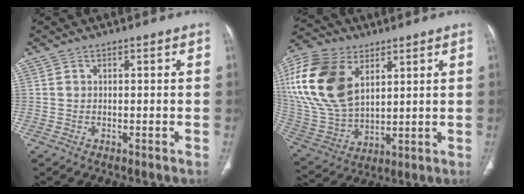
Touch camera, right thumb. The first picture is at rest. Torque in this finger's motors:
{"motor_torque": [0.31, 1.37, 1.85, -0.11, 0.56]}